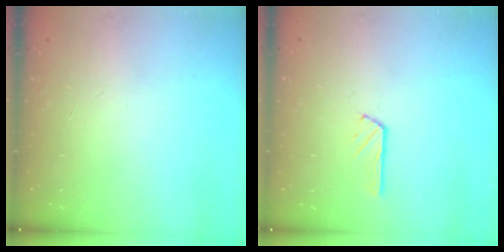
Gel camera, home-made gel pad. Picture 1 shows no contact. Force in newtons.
{"total": 2.8, "press": 2.8, "slide": 0.1}